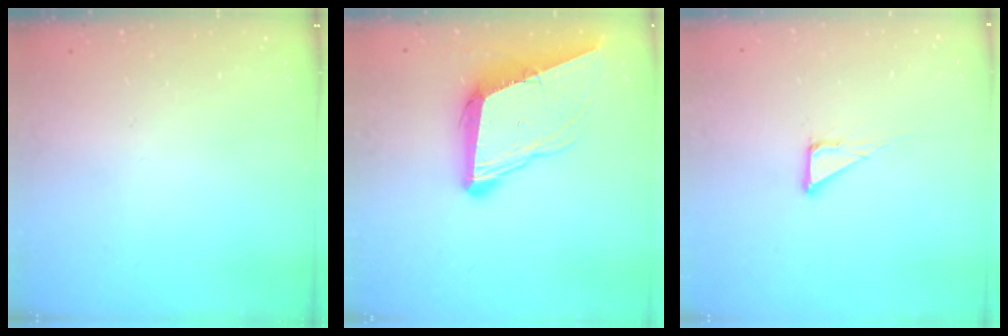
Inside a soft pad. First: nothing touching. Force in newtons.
{"total": 11.1, "press": 10.6, "slide": 3.3}
{"total": 5.0, "press": 5.0, "slide": 0.1}